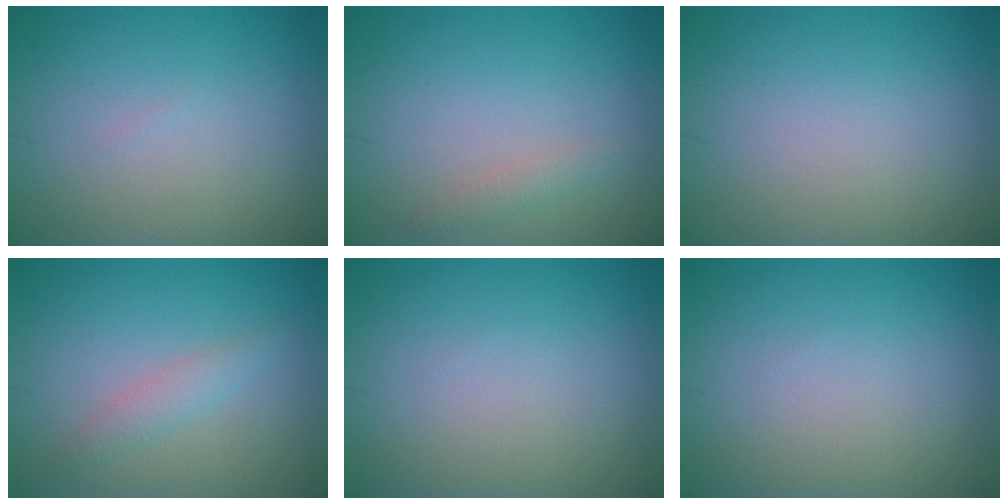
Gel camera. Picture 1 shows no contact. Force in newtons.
{"total": 1.1, "press": 1.1, "slide": 0.1}
{"total": 0.0}
{"total": 1.6, "press": 1.6, "slide": 0.1}
{"total": 0.0}
{"total": 0.0}